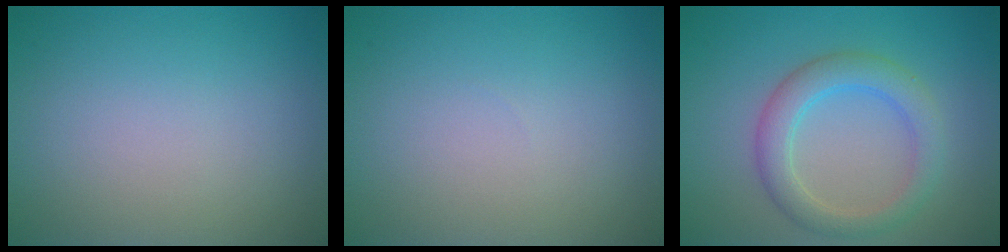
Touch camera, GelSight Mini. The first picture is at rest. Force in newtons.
{"total": 0.0}
{"total": 3.7, "press": 3.7, "slide": 0.0}